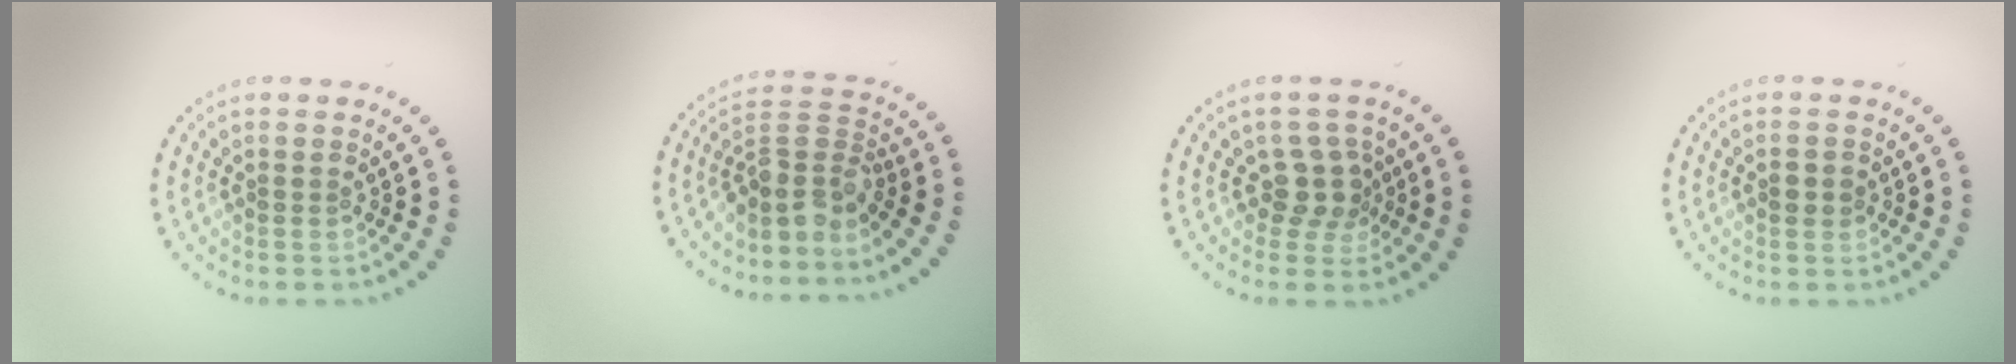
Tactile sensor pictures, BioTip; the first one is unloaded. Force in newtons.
{"total": 3.7, "press": 2.6, "slide": 2.6}
{"total": 2.4, "press": 2.0, "slide": 1.4}
{"total": 1.2, "press": 1.2, "slide": 0.2}